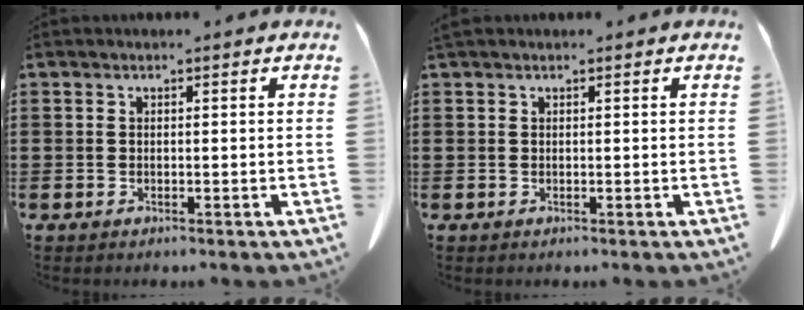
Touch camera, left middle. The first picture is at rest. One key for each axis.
{"total": 0.0}